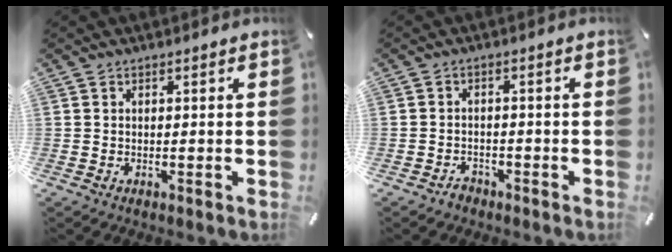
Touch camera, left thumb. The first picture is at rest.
{"total": 2.1, "force": [-1.5, 1.4, 0.5], "torque": [-0.010, 0.010, -0.034]}